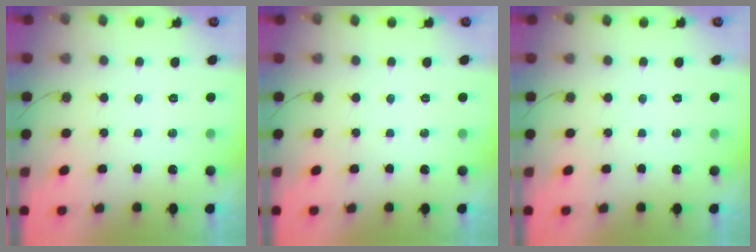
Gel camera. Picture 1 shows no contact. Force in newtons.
{"total": 0.0}
{"total": 0.0}